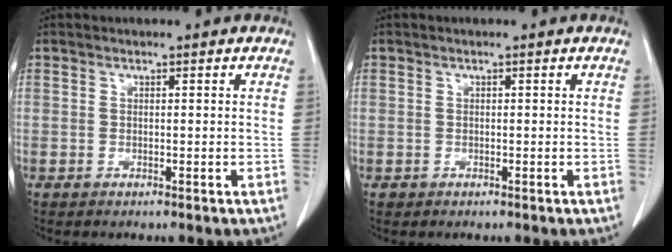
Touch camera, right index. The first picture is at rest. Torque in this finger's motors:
{"motor_torque": [-0.34, 0.09, -0.76, -0.18]}